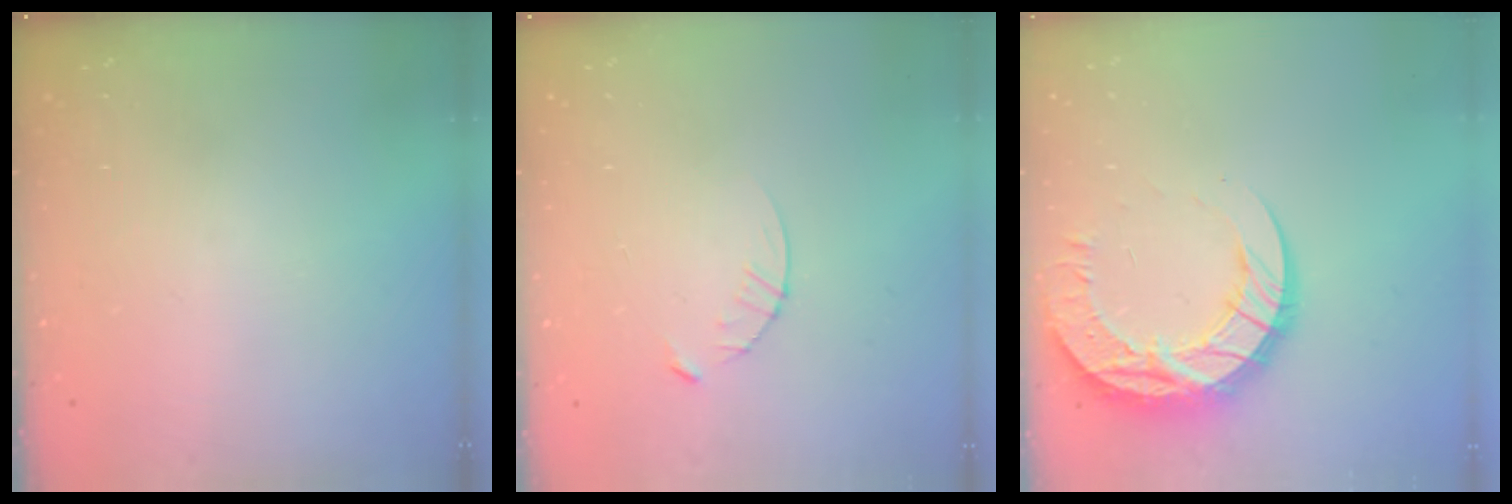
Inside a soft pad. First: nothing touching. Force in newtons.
{"total": 3.9, "press": 3.8, "slide": 0.4}
{"total": 16.8, "press": 16.7, "slide": 1.7}